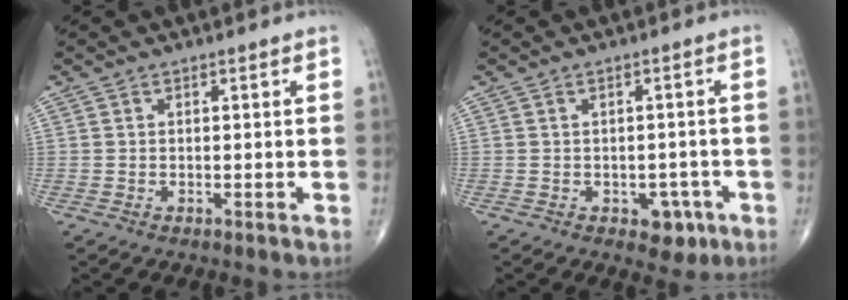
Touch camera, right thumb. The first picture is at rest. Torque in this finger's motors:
{"motor_torque": [0.94, 0.87, 0.18, -0.40, -0.01]}